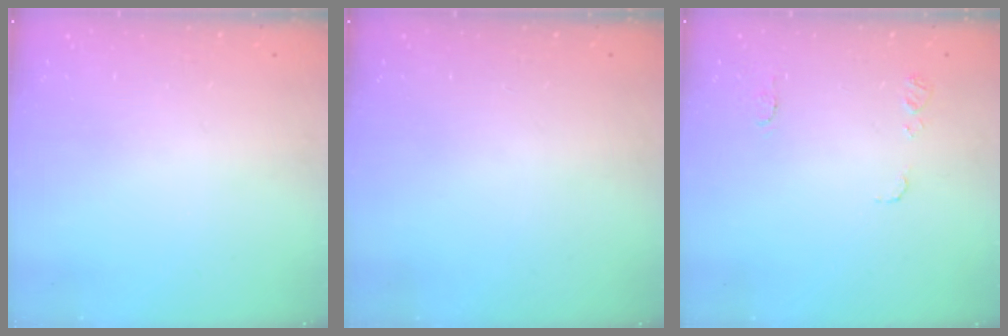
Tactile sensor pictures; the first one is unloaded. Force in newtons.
{"total": 0.0}
{"total": 7.1, "press": 7.0, "slide": 0.7}